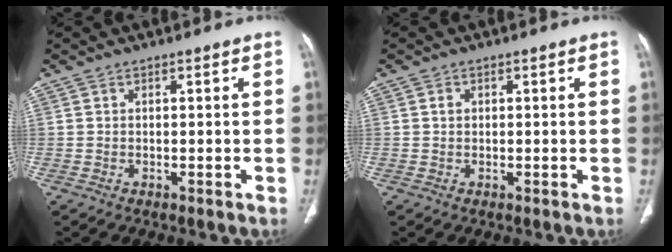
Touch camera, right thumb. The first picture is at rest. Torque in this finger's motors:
{"motor_torque": [-0.07, 0.19, 0.29, -0.23, 0.02]}